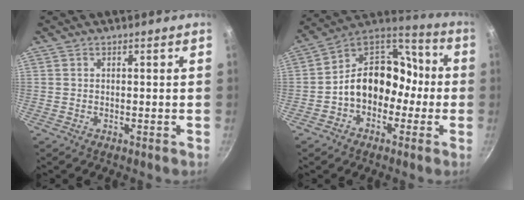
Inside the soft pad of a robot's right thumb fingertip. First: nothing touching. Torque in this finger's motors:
{"motor_torque": [1.48, 2.84, 1.23, -0.57, 0.12]}